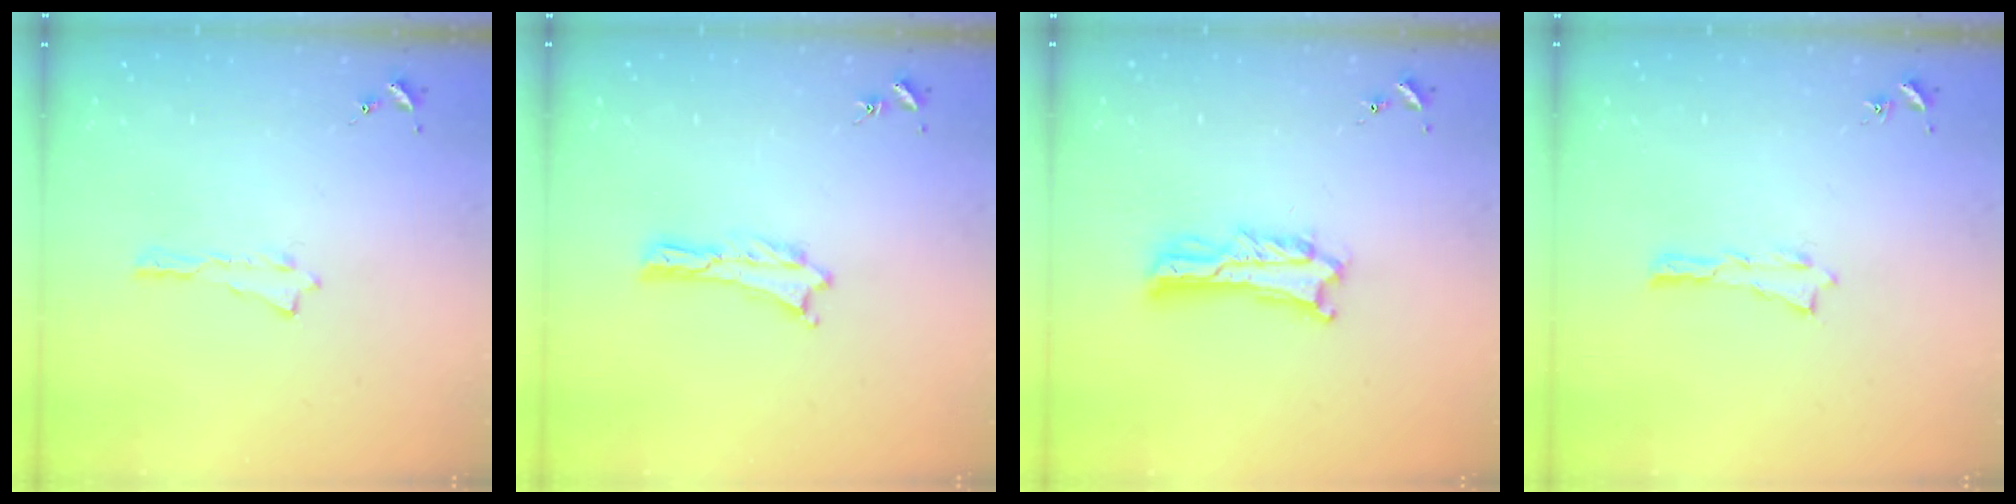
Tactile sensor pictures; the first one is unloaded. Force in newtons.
{"total": 0.0}
{"total": 3.1, "press": 3.1, "slide": 0.4}
{"total": 0.0}